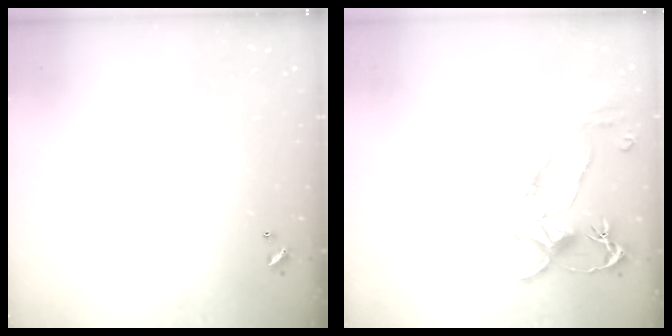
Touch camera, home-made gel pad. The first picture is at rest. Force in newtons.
{"total": 2.6, "press": 2.2, "slide": 1.3}